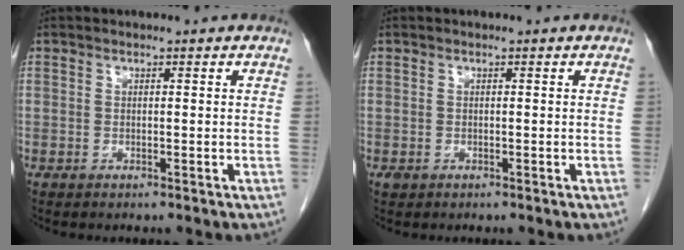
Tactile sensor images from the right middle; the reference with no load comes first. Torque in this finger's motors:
{"motor_torque": [0.20, 0.01, 0.04, 0.00]}